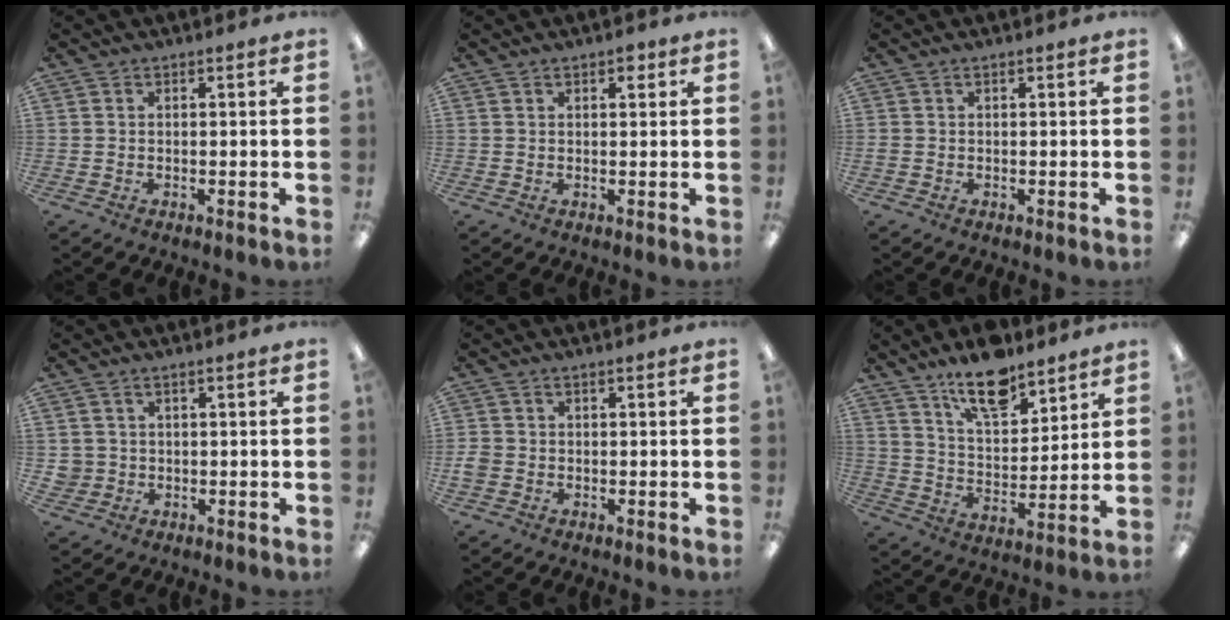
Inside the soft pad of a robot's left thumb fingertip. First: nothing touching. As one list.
[{"total": 2.3, "force": [1.3, 1.3, 1.4], "torque": [-0.012, -0.002, 0.019]}, {"total": 0.6, "force": [0.0, 0.4, 0.4], "torque": [-0.007, 0.002, -0.002]}, {"total": 2.5, "force": [0.5, 2.5, 0.4], "torque": [-0.012, 0.004, 0.007]}, {"total": 2.3, "force": [-0.6, 1.8, 1.2], "torque": [-0.018, 0.005, -0.010]}, {"total": 13.6, "force": [10.6, 5.0, 6.7], "torque": [-0.105, -0.061, 0.187]}]